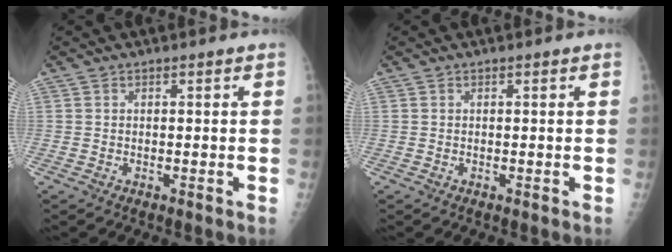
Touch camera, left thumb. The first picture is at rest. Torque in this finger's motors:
{"motor_torque": [0.02, 0.08, -0.14, -0.07, 0.00]}